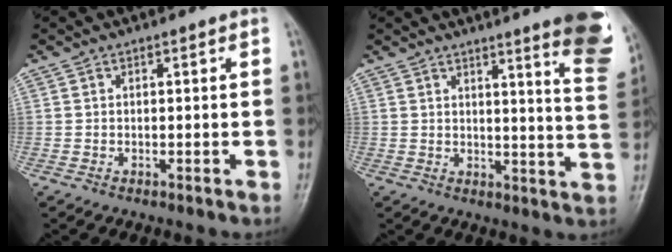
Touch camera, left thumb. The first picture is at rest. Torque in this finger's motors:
{"motor_torque": [2.04, 0.93, 1.48, -1.16, 0.14]}